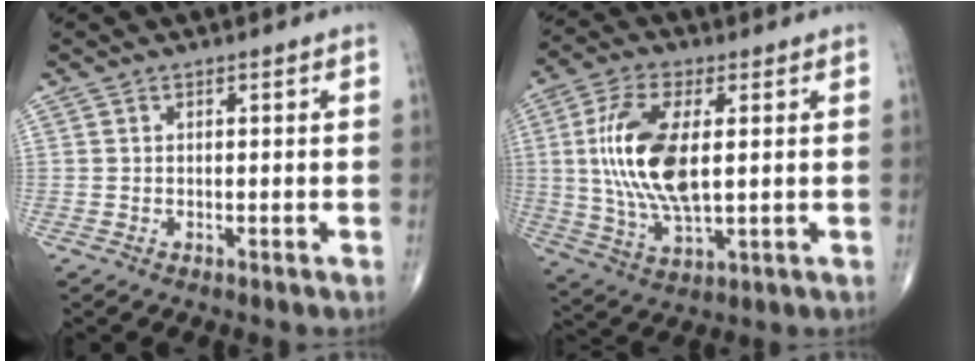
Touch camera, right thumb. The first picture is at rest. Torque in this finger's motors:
{"motor_torque": [1.72, 2.99, 1.67, -0.31, 0.21]}